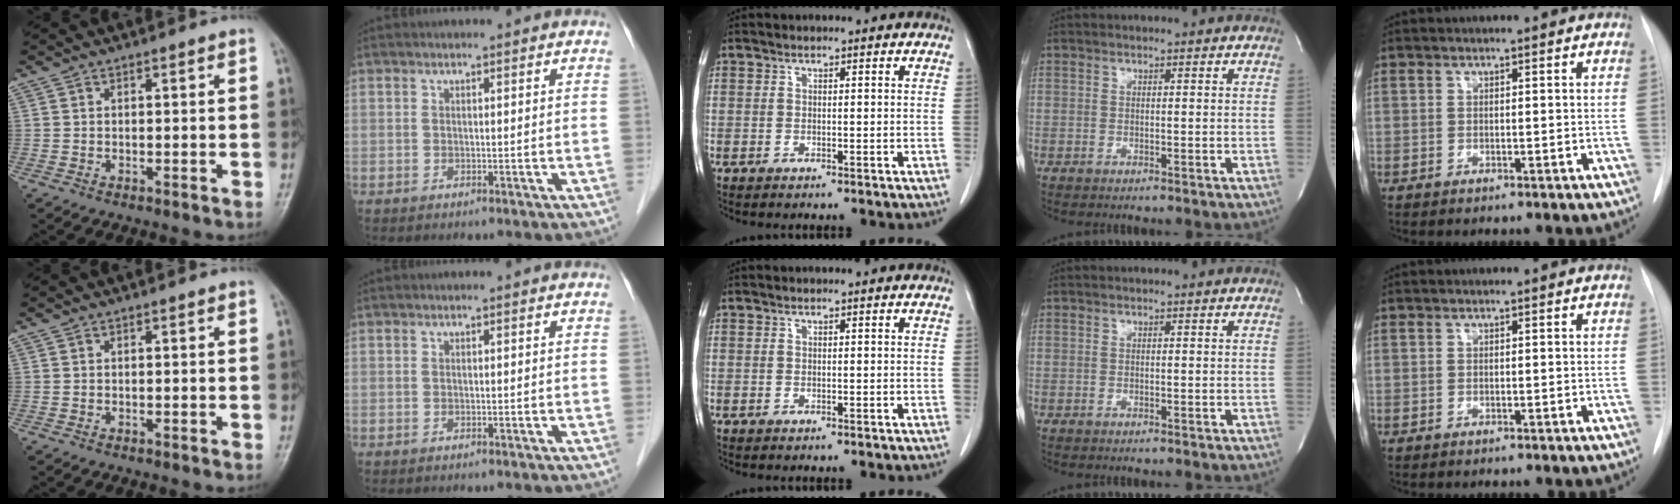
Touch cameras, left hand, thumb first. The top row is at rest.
{}